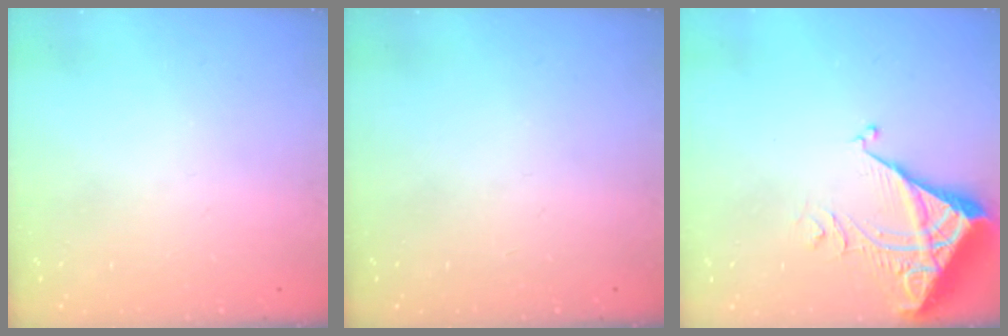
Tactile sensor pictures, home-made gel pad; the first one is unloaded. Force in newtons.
{"total": 0.0}
{"total": 5.4, "press": 5.4, "slide": 0.7}